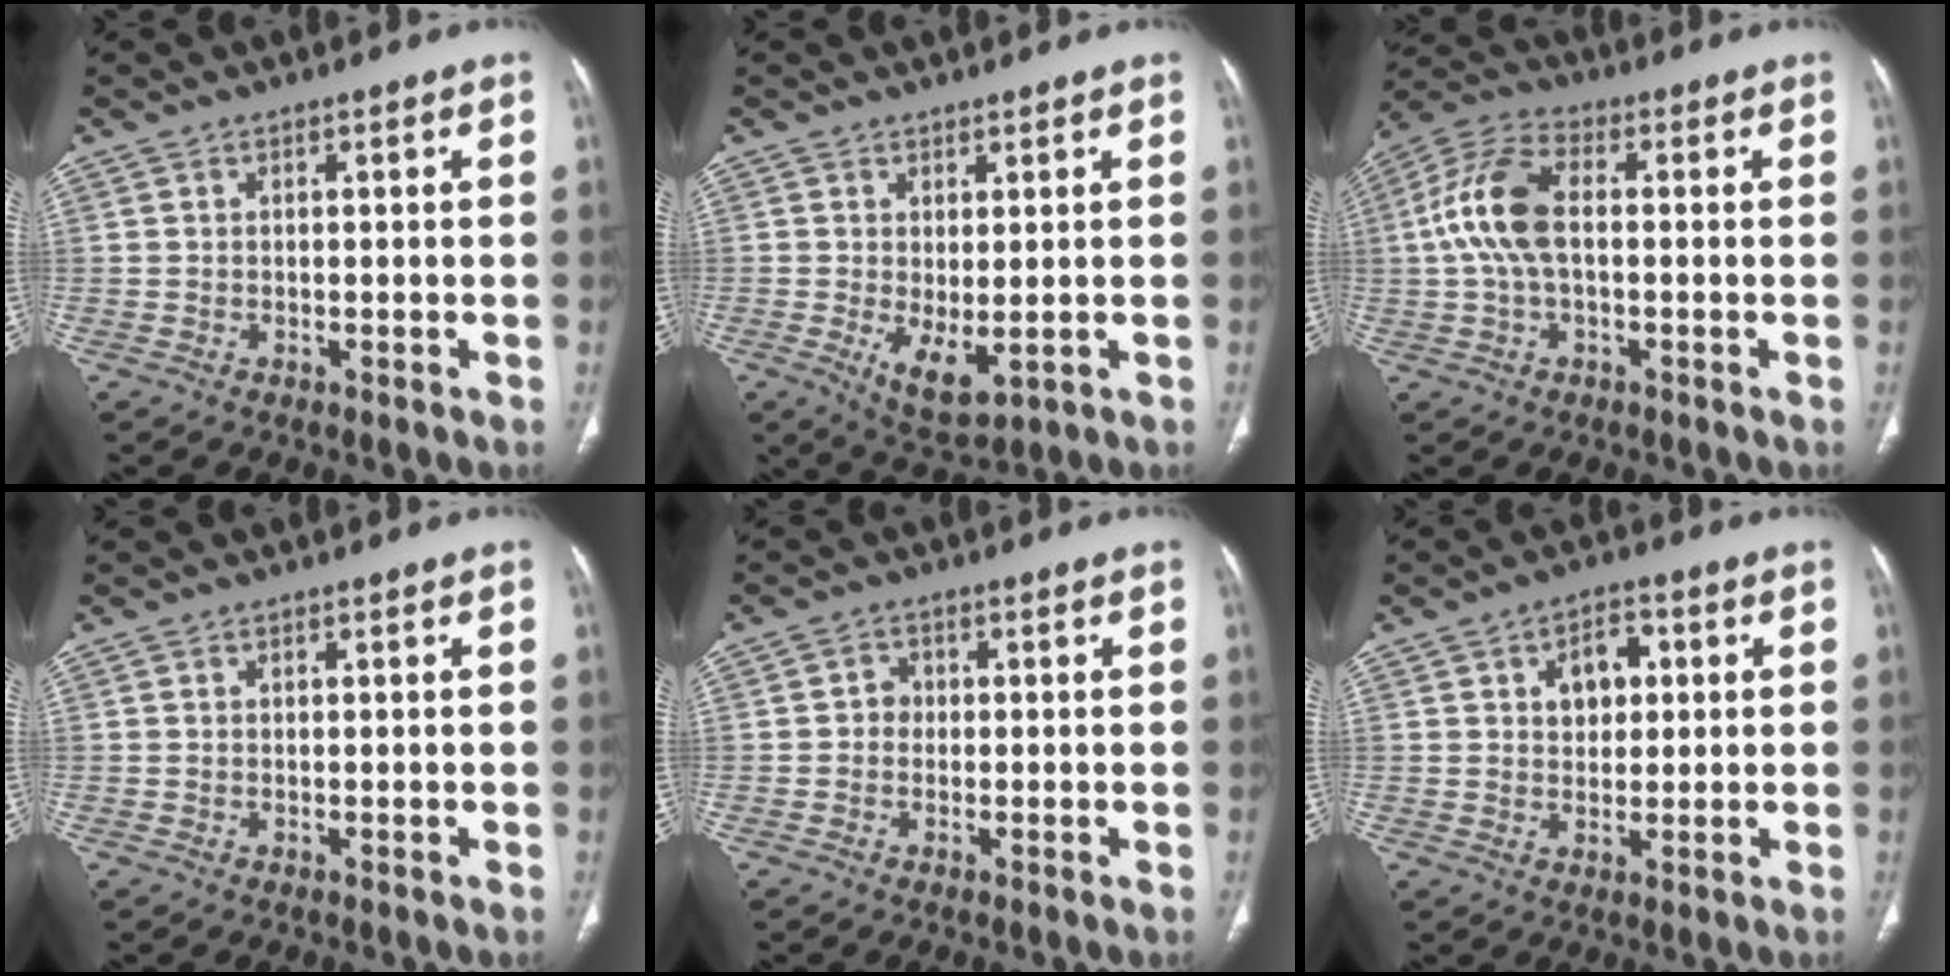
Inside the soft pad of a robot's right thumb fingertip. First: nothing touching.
{"total": 5.8, "force": [-0.8, 2.6, 5.2], "torque": [-0.084, -0.018, 0.001]}
{"total": 11.0, "force": [0.2, 5.8, 9.3], "torque": [-0.205, 0.030, 0.000]}
{"total": 0.0}
{"total": 2.3, "force": [-0.2, 2.1, 0.9], "torque": [0.001, 0.008, -0.008]}
{"total": 6.4, "force": [1.7, 4.5, 4.3], "torque": [-0.037, 0.002, 0.024]}